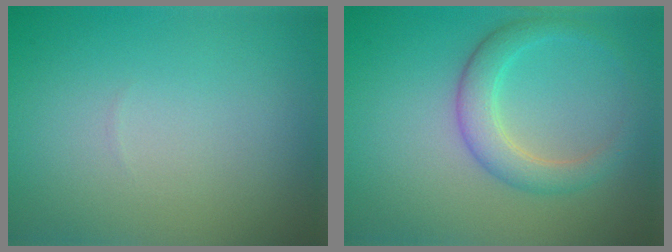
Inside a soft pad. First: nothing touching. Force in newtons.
{"total": 3.3, "press": 3.3, "slide": 0.1}